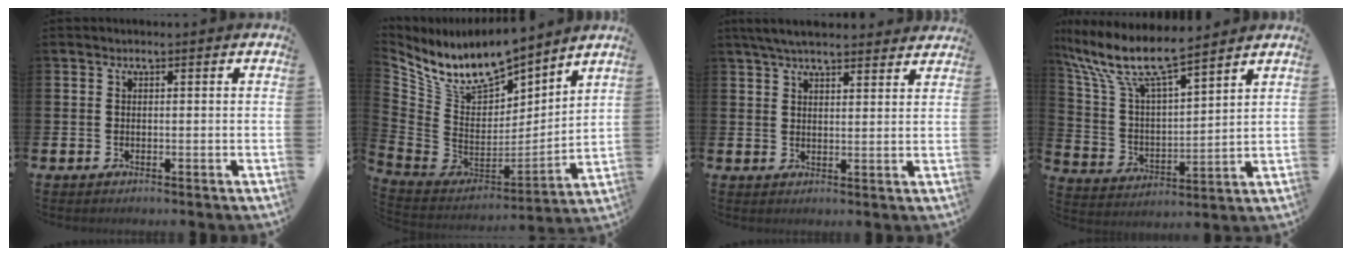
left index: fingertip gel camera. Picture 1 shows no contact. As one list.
[{"total": 10.4, "force": [9.6, 3.0, 2.4], "torque": [-0.108, -0.069, 0.178]}, {"total": 5.3, "force": [5.0, 1.0, 1.6], "torque": [-0.037, -0.015, 0.092]}, {"total": 10.1, "force": [8.9, 1.8, 4.6], "torque": [-0.132, -0.050, 0.153]}]